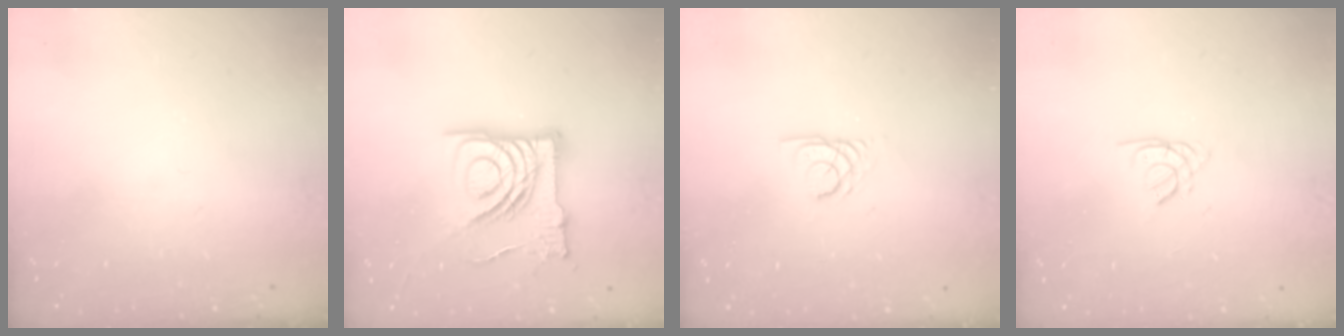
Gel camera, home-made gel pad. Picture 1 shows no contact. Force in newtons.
{"total": 15.9, "press": 15.9, "slide": 1.7}
{"total": 2.7, "press": 2.7, "slide": 0.1}
{"total": 1.3, "press": 1.3, "slide": 0.4}